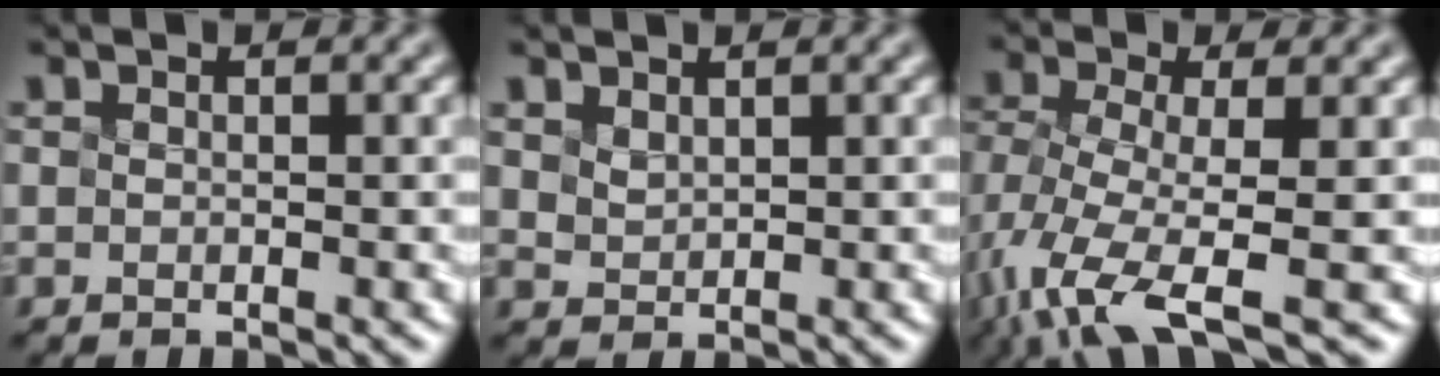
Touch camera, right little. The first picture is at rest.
{"total": 1.5, "force": [0.4, -0.8, -1.2], "torque": [-0.001, -0.006, 0.046]}
{"total": 7.3, "force": [-5.6, 0.9, 4.7], "torque": [-0.128, -0.029, -0.077]}